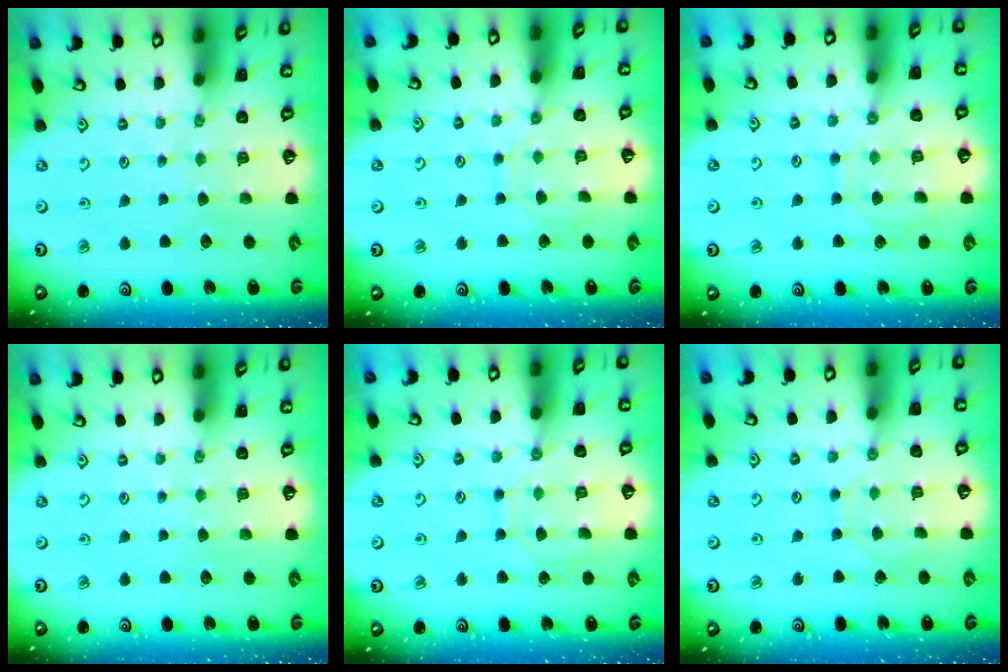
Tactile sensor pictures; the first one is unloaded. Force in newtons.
{"total": 8.9, "press": 8.9, "slide": 0.6}
{"total": 8.4, "press": 8.3, "slide": 0.8}
{"total": 0.0}
{"total": 8.4, "press": 8.3, "slide": 0.8}
{"total": 6.5, "press": 6.5, "slide": 0.6}